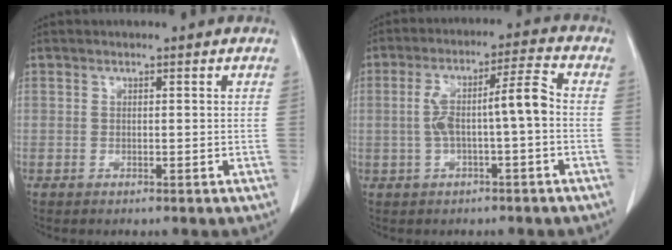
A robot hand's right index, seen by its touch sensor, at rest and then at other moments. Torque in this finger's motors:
{"motor_torque": [0.73, -0.12, 0.31, 0.11]}